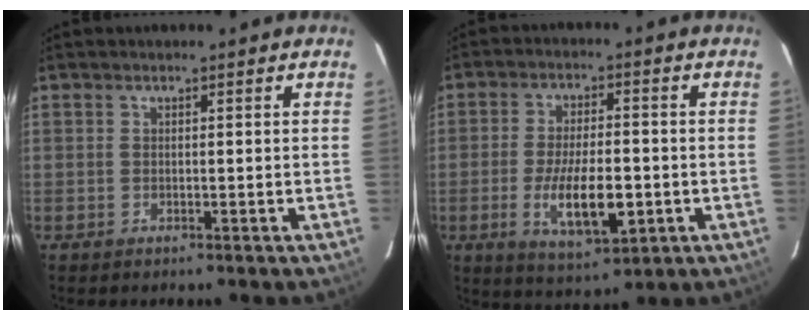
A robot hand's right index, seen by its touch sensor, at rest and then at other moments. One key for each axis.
{"total": 11.7, "fx": -3.2, "fy": 4.2, "fz": 10.5, "tx": -0.203, "ty": -0.017, "tz": -0.048}